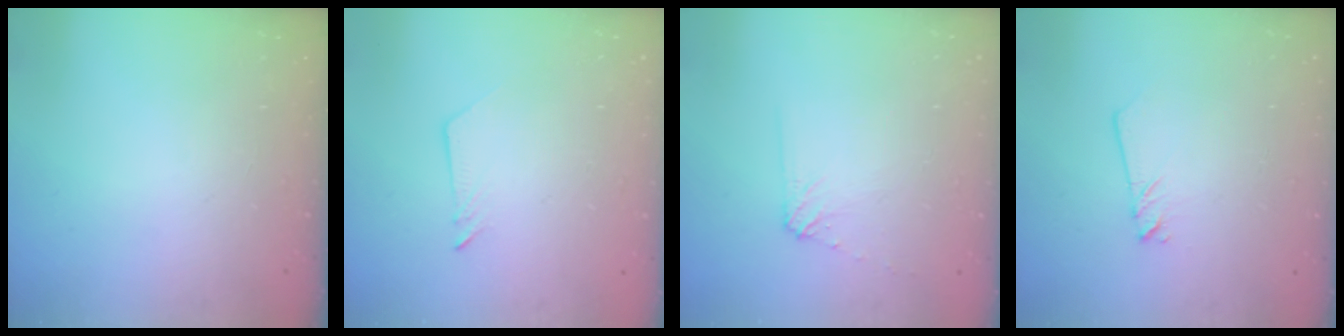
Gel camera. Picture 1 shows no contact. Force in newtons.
{"total": 2.5, "press": 2.5, "slide": 0.2}
{"total": 5.5, "press": 5.4, "slide": 0.7}
{"total": 2.0, "press": 2.0, "slide": 0.1}